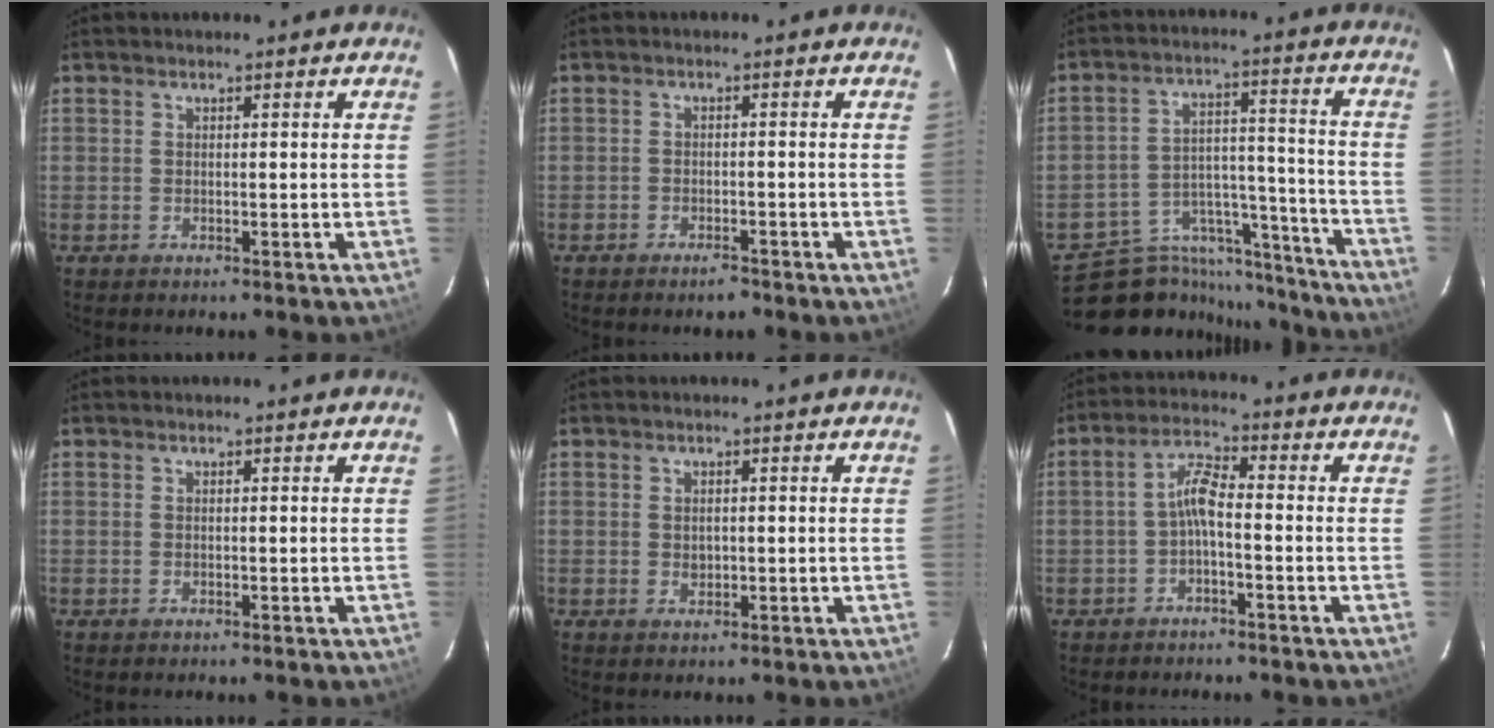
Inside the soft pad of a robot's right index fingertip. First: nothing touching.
{"total": 2.8, "force": [-2.3, 1.2, 1.1], "torque": [-0.027, 0.004, -0.037]}
{"total": 18.5, "force": [-16.4, 8.1, 2.7], "torque": [-0.056, 0.064, -0.232]}
{"total": 0.0}
{"total": 1.5, "force": [0.1, 1.2, 0.8], "torque": [-0.013, 0.002, 0.003]}
{"total": 4.2, "force": [-1.7, 0.9, 3.7], "torque": [-0.082, 0.016, -0.033]}